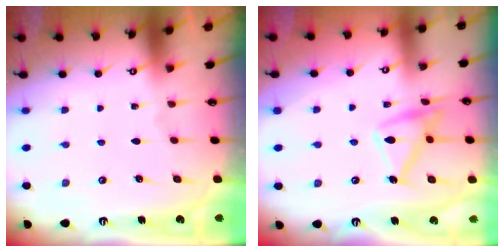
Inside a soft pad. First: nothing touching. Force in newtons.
{"total": 13.5, "press": 13.4, "slide": 0.7}